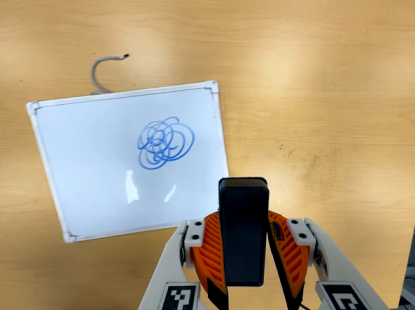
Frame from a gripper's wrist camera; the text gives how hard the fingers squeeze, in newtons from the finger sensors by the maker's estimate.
{"total": 6.7, "left": 5.5, "right": 7.9}